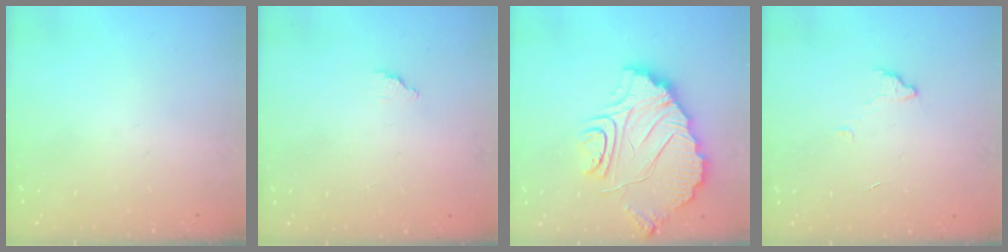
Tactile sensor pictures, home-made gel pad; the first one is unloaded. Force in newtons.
{"total": 1.5, "press": 1.5, "slide": 0.1}
{"total": 15.0, "press": 14.9, "slide": 1.2}
{"total": 3.5, "press": 3.5, "slide": 0.3}